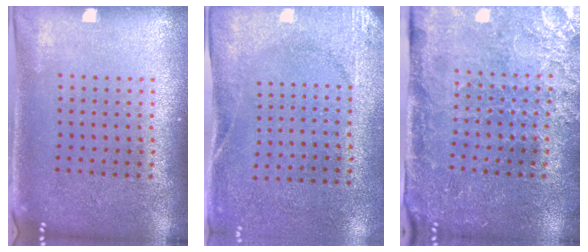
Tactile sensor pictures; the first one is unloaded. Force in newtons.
{"total": 2.7, "press": 2.1, "slide": 1.6}
{"total": 3.4, "press": 3.4, "slide": 0.6}